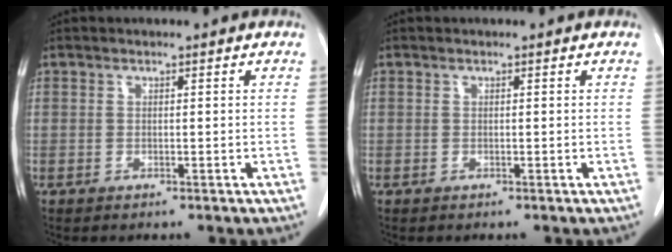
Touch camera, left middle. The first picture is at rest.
{"total": 0.0}